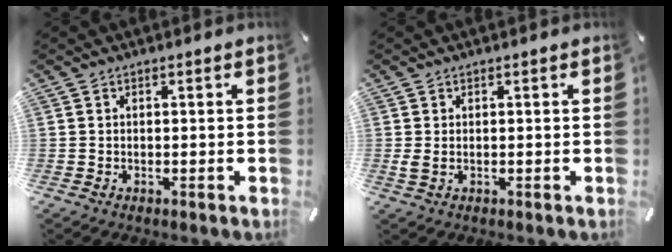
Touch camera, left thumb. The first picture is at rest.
{"total": 1.5, "force": [0.1, 0.9, 1.1], "torque": [-0.016, -0.004, 0.002]}